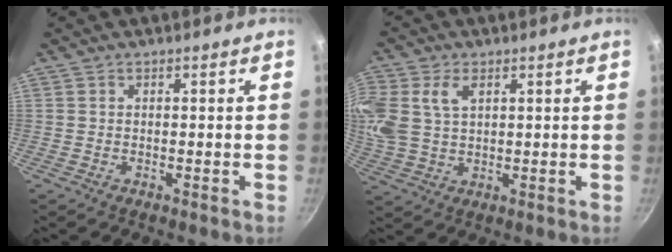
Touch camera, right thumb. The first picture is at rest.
{"total": 13.6, "force": [4.2, 9.1, 9.2], "torque": [-0.239, 0.007, 0.087]}